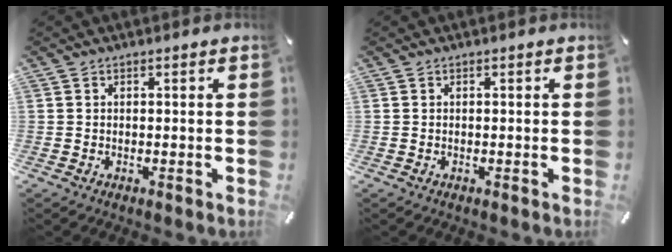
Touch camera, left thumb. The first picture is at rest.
{"total": 0.0}